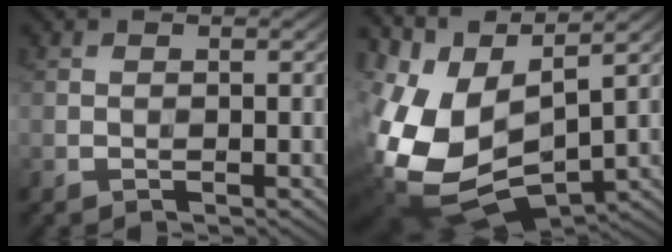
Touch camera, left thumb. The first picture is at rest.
{"total": 14.5, "force": [0.9, 8.4, 11.8], "torque": [-0.289, -0.022, 0.046]}